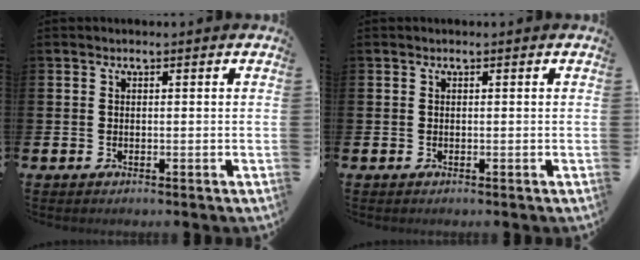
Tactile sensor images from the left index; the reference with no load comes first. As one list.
[{"total": 0.0}]